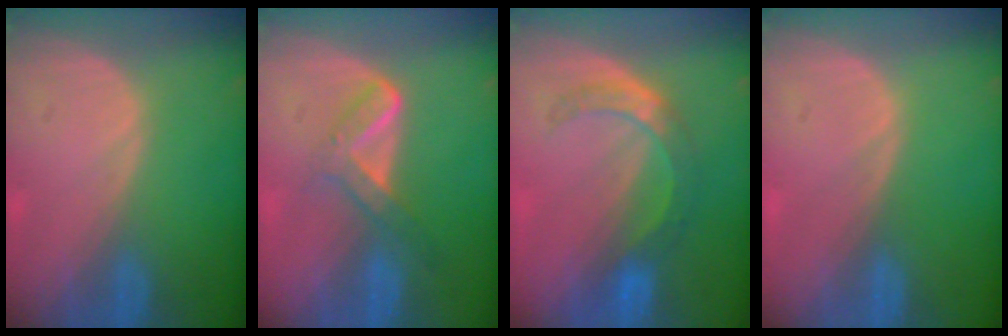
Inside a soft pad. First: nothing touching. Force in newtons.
{"total": 5.5, "press": 4.7, "slide": 2.8}
{"total": 5.6, "press": 5.4, "slide": 1.6}
{"total": 0.0}